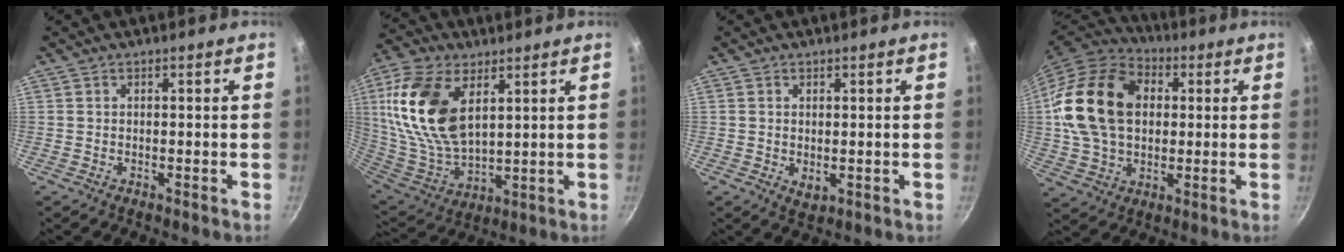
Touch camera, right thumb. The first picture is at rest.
{"total": 19.6, "force": [6.6, 11.1, 14.8], "torque": [-0.286, -0.026, 0.136]}
{"total": 2.4, "force": [0.3, 1.5, 1.8], "torque": [-0.027, -0.009, 0.007]}
{"total": 22.0, "force": [3.3, 15.7, 14.9], "torque": [-0.263, 0.025, 0.055]}